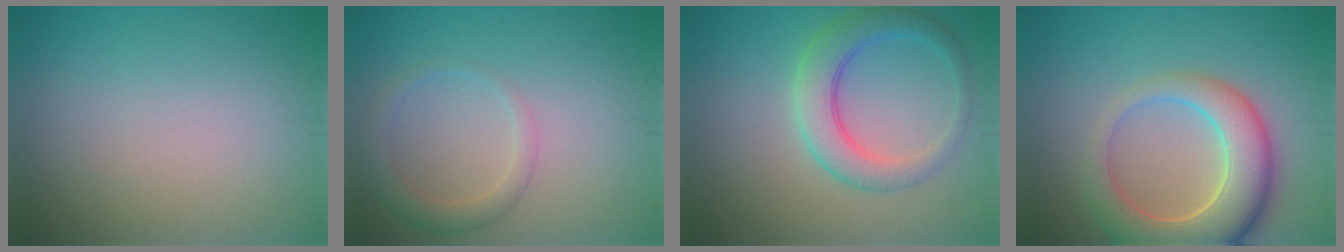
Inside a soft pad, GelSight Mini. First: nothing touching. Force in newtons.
{"total": 2.3, "press": 2.3, "slide": 0.2}
{"total": 4.5, "press": 4.5, "slide": 0.1}
{"total": 8.0, "press": 8.0, "slide": 0.6}